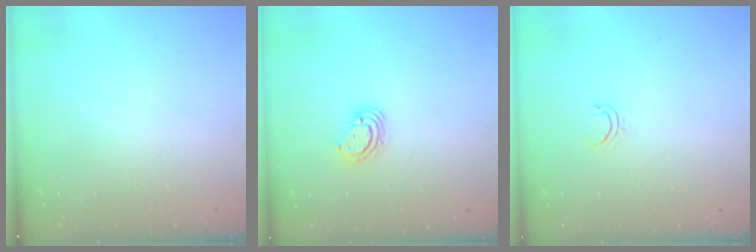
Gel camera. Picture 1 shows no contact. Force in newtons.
{"total": 4.1, "press": 4.1, "slide": 0.4}
{"total": 3.3, "press": 3.2, "slide": 0.3}